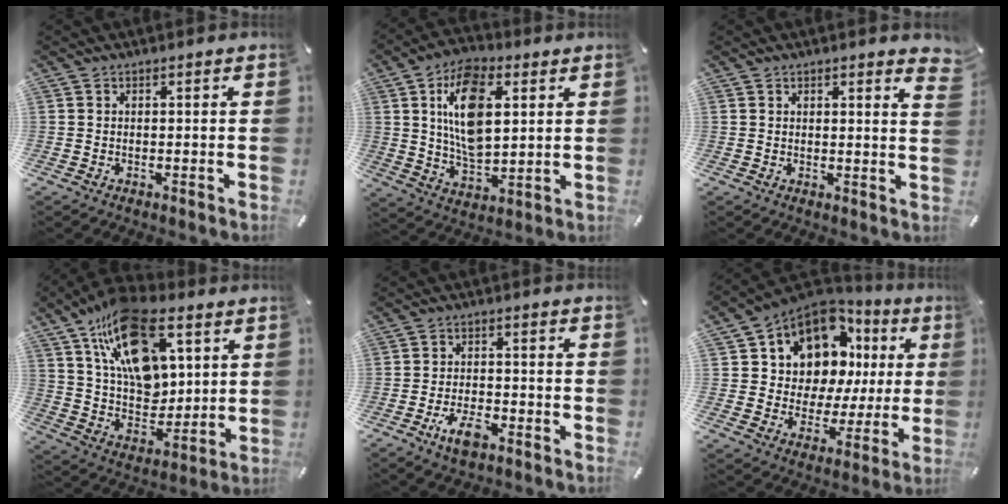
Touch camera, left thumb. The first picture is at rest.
{"total": 15.5, "force": [4.5, 8.9, 11.9], "torque": [-0.225, 0.002, 0.076]}
{"total": 2.1, "force": [1.6, 0.5, 1.3], "torque": [-0.013, -0.004, 0.025]}
{"total": 20.5, "force": [10.0, 12.5, 12.8], "torque": [-0.232, -0.041, 0.180]}
{"total": 6.6, "force": [-3.8, 3.0, 4.4], "torque": [-0.092, 0.014, -0.071]}
{"total": 11.6, "force": [6.6, 8.7, 3.9], "torque": [-0.082, -0.064, 0.123]}